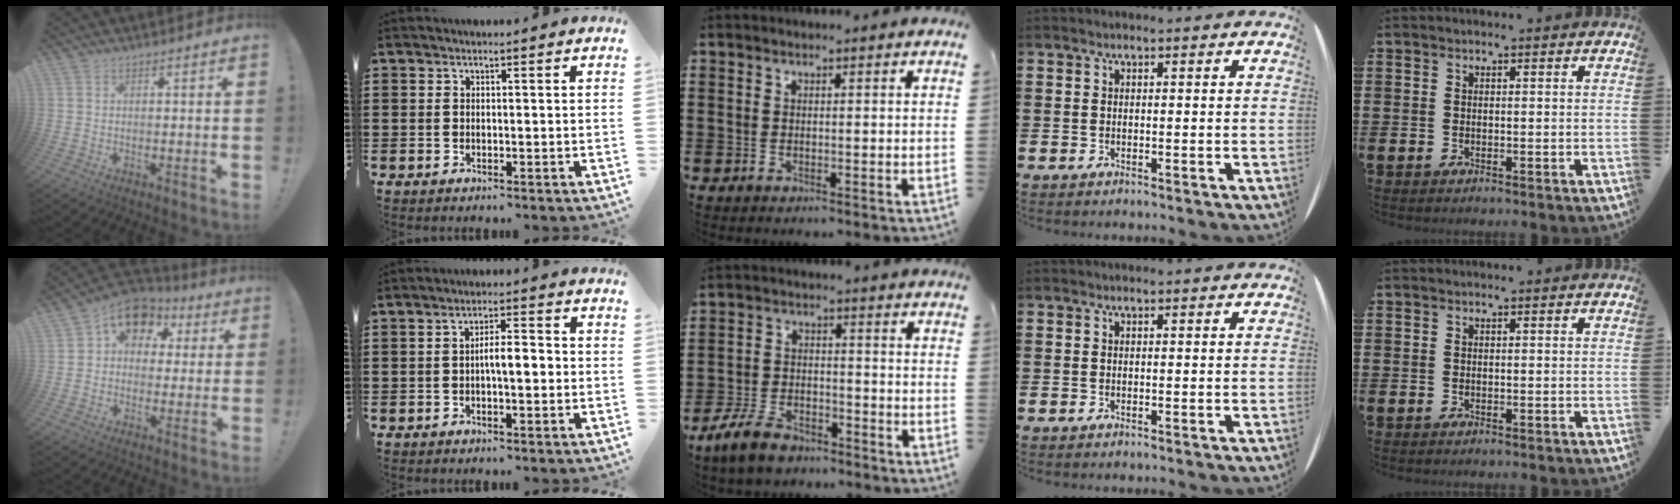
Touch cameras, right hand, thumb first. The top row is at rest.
{"thumb": {"total": 11.6, "force": [5.2, 8.5, 5.8], "torque": [-0.082, -0.022, 0.100]}, "index": {"total": 4.0, "force": [-0.7, 1.0, 3.8], "torque": [-0.067, 0.008, -0.015]}, "middle": {"total": 6.3, "force": [-5.1, 2.3, 2.9], "torque": [-0.073, 0.003, -0.102]}}